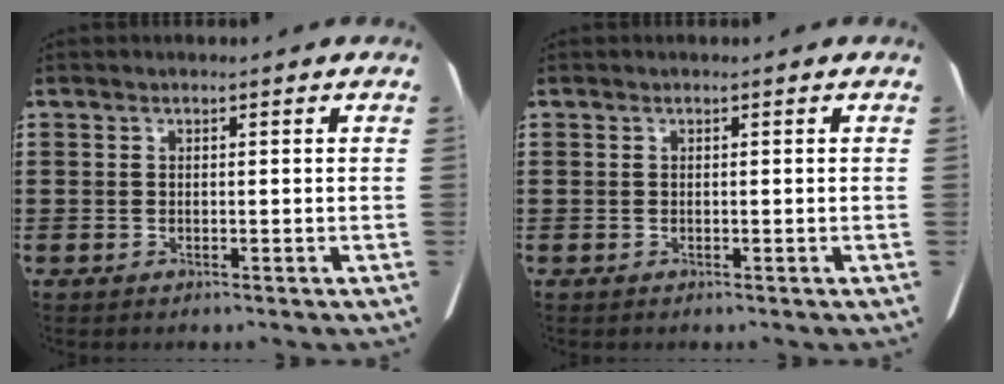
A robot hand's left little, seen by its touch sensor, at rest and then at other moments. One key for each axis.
{"total": 0.0}